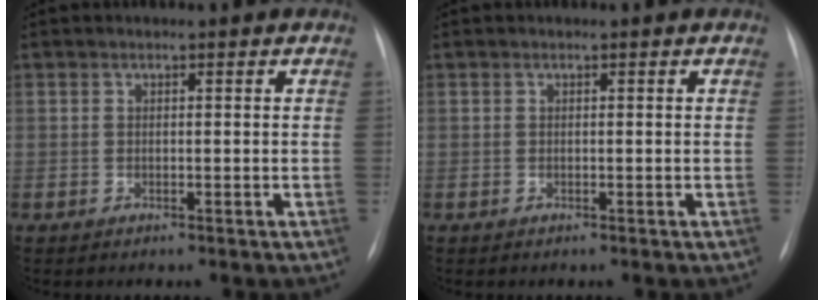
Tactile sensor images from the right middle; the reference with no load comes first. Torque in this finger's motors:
{"motor_torque": [0.00, 0.00, 0.01, 0.00]}